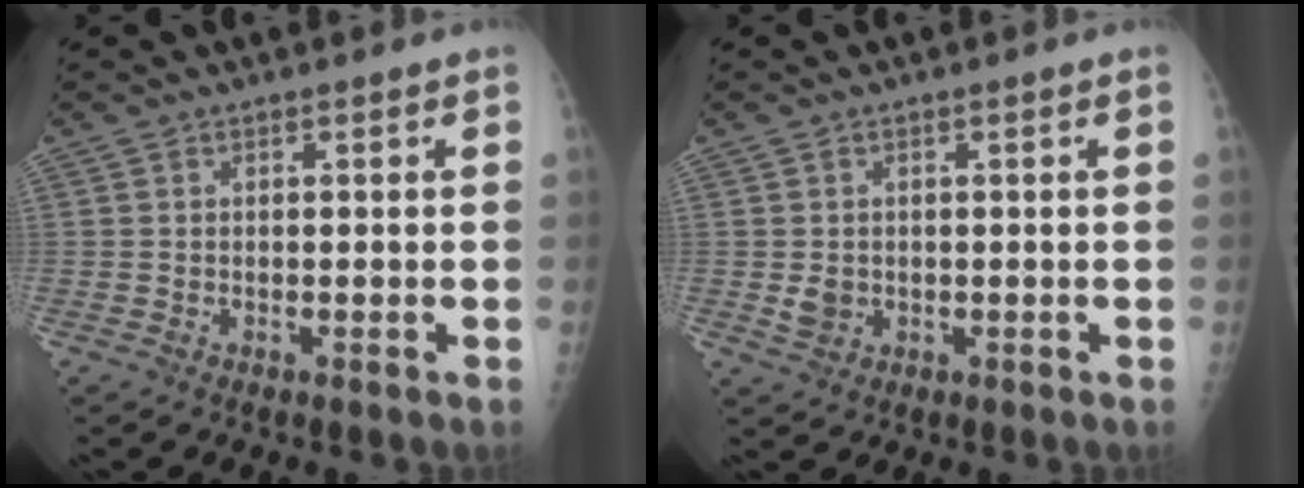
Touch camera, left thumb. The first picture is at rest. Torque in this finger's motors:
{"motor_torque": [0.27, 0.07, 0.16, -0.17, 0.00]}